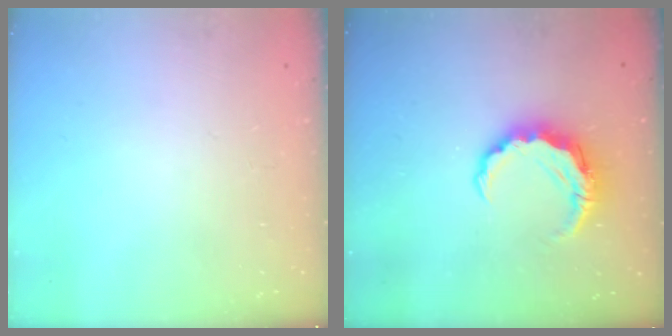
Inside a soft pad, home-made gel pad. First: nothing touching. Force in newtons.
{"total": 7.9, "press": 7.9, "slide": 0.4}